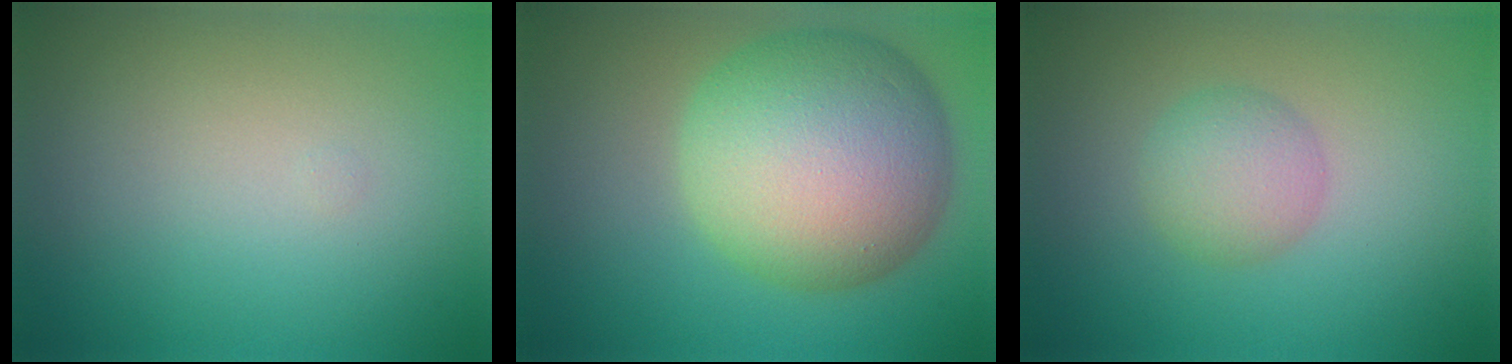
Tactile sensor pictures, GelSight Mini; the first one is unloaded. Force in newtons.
{"total": 13.0, "press": 13.0, "slide": 0.4}
{"total": 2.9, "press": 2.9, "slide": 0.1}